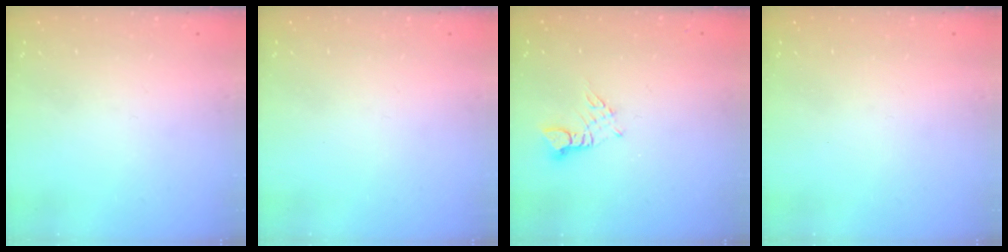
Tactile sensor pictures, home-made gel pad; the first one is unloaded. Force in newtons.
{"total": 0.0}
{"total": 2.3, "press": 2.3, "slide": 0.3}
{"total": 0.0}